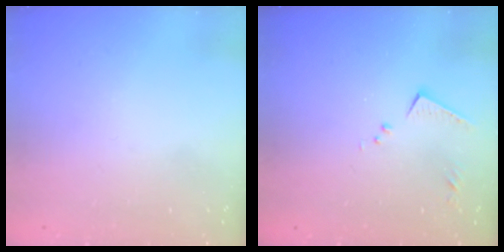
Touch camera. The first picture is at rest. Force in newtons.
{"total": 6.9, "press": 6.9, "slide": 0.4}